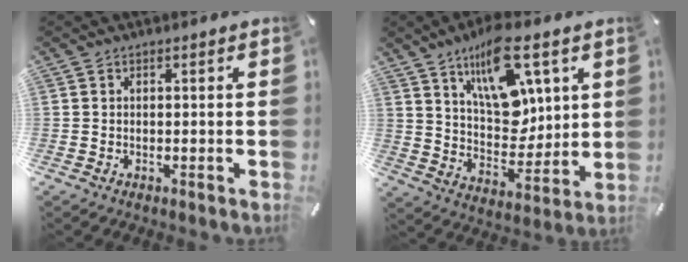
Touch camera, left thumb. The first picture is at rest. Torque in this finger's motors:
{"motor_torque": [2.60, 2.41, 0.79, -0.67, 0.23]}